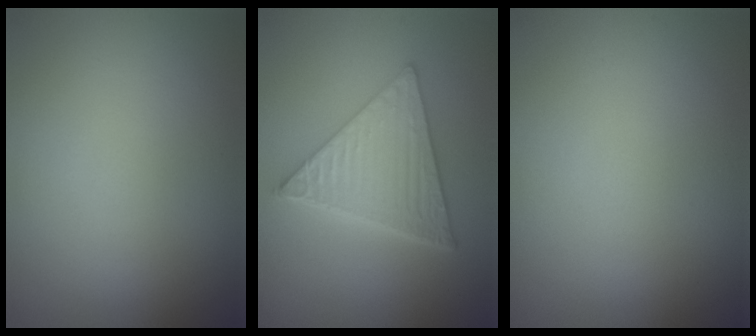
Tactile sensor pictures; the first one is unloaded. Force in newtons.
{"total": 6.3, "press": 4.6, "slide": 4.3}
{"total": 0.0}